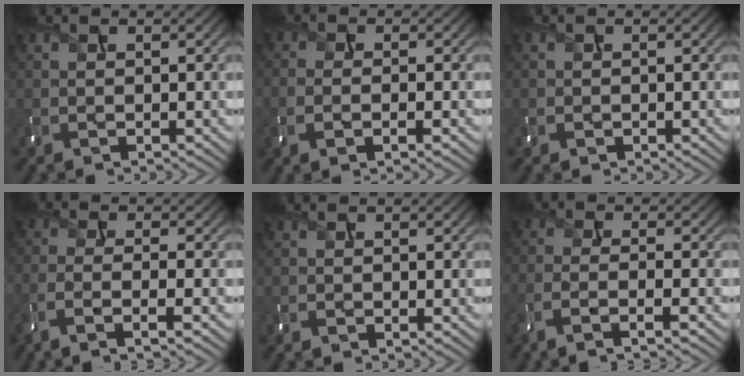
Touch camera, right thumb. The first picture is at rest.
{"total": 3.5, "force": [-1.7, 0.9, 2.9], "torque": [-0.065, -0.008, -0.035]}
{"total": 0.9, "force": [-0.6, 0.7, 0.2], "torque": [-0.004, -0.008, -0.011]}
{"total": 6.1, "force": [-3.8, 1.4, 4.6], "torque": [-0.079, -0.007, -0.087]}
{"total": 0.9, "force": [-0.8, 0.3, 0.1], "torque": [-0.003, -0.005, -0.016]}
{"total": 5.4, "force": [-3.8, 1.1, 3.7], "torque": [-0.065, -0.007, -0.086]}